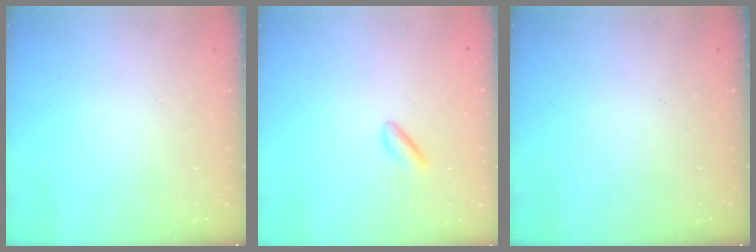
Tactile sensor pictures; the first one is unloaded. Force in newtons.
{"total": 2.2, "press": 1.9, "slide": 1.1}
{"total": 0.0}